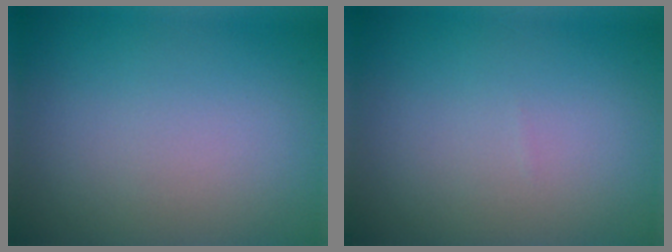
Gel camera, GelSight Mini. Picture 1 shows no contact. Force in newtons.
{"total": 0.0}